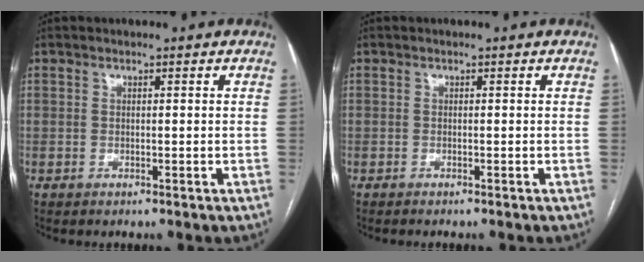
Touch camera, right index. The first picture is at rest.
{"total": 1.8, "force": [-1.6, 0.0, 0.8], "torque": [-0.008, -0.001, -0.019]}